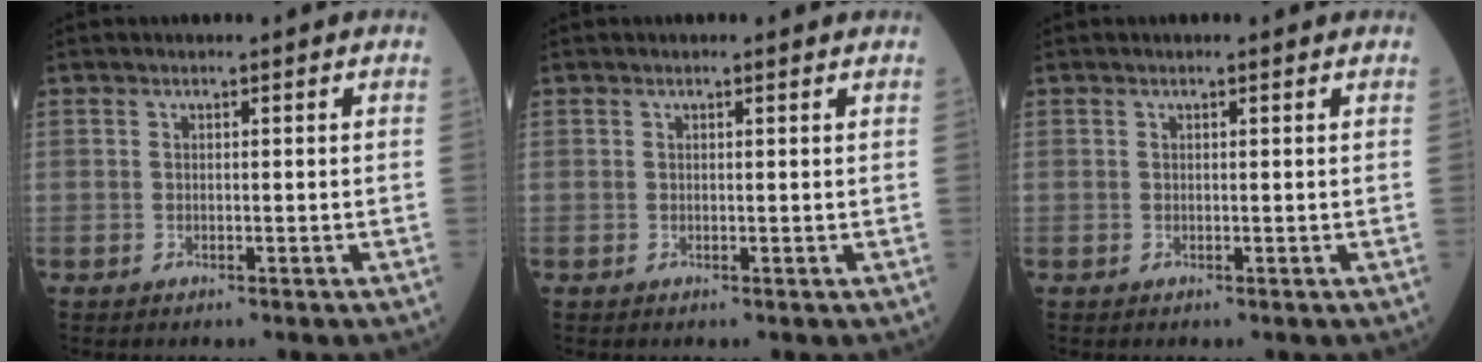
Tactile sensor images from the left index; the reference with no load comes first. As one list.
[{"total": 0.9, "force": [0.8, 0.0, 0.3], "torque": [-0.012, 0.002, 0.009]}, {"total": 0.6, "force": [0.6, 0.0, 0.2], "torque": [-0.009, 0.001, 0.006]}]